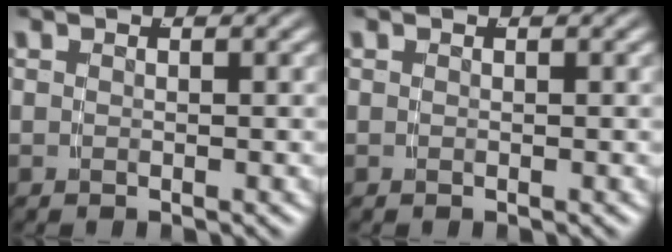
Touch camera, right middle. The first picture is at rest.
{"total": 0.0}